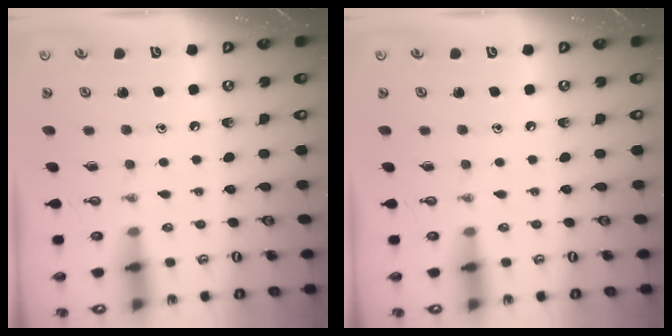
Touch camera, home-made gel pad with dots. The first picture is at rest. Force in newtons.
{"total": 0.0}